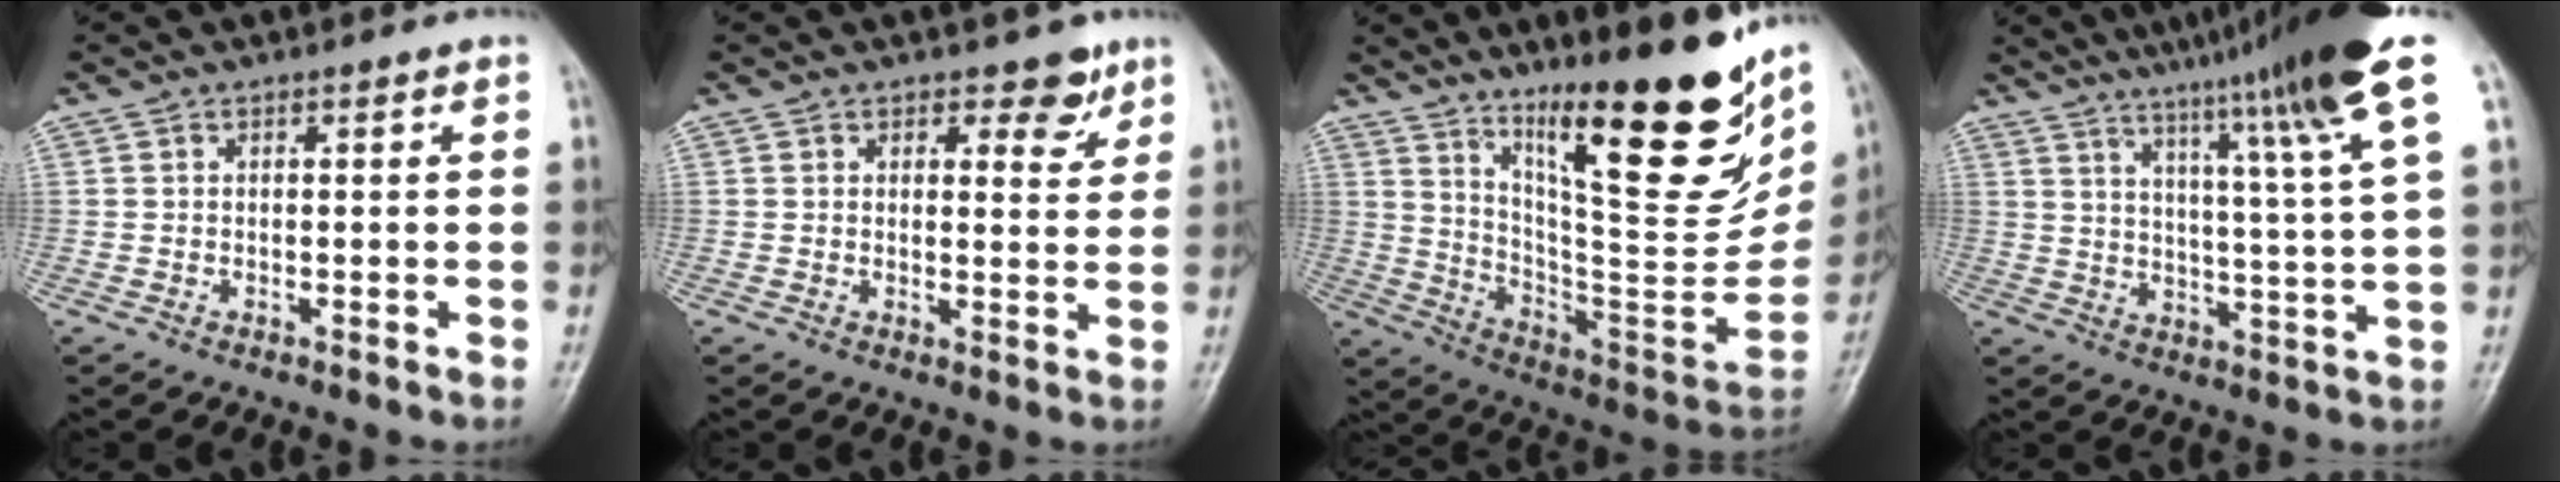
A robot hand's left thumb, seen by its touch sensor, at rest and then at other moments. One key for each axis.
{"total": 4.2, "fx": 2.8, "fy": 2.3, "fz": 2.1, "tx": -0.001, "ty": -0.017, "tz": 0.035}
{"total": 27.0, "fx": 16.5, "fy": 6.6, "fz": 20.4, "tx": -0.266, "ty": -0.086, "tz": 0.272}
{"total": 18.7, "fx": 12.1, "fy": -0.1, "fz": 14.3, "tx": -0.208, "ty": -0.044, "tz": 0.168}